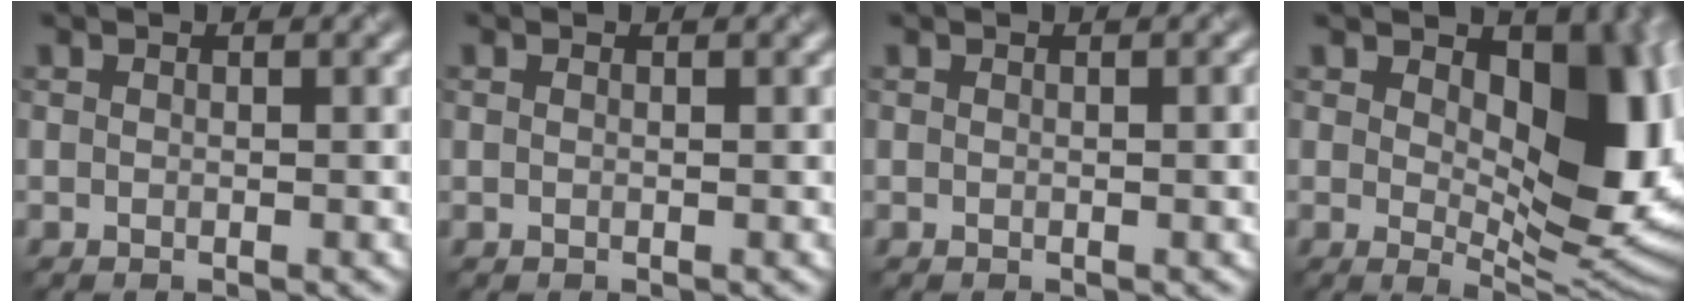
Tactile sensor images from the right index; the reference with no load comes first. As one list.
[{"total": 0.0}, {"total": 2.0, "force": [0.3, 0.8, 1.8], "torque": [-0.008, 0.007, 0.004]}, {"total": 11.3, "force": [2.8, 5.9, 9.3], "torque": [-0.120, -0.005, 0.054]}]